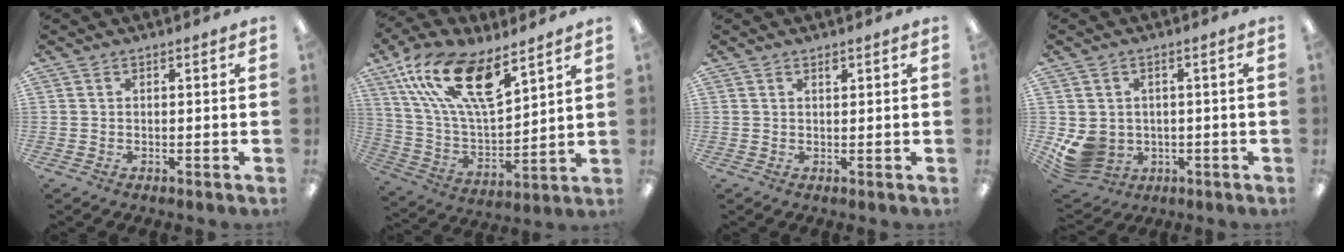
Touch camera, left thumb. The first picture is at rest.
{"total": 20.2, "force": [12.1, 7.9, 14.1], "torque": [-0.294, -0.060, 0.211]}
{"total": 1.0, "force": [0.8, 0.3, 0.5], "torque": [-0.004, -0.002, 0.013]}
{"total": 6.9, "force": [-0.9, 6.3, 2.7], "torque": [-0.074, 0.004, -0.012]}